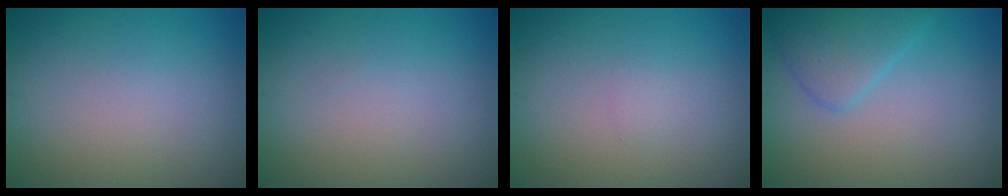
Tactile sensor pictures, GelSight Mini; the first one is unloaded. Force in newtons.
{"total": 0.0}
{"total": 0.5, "press": 0.5, "slide": 0.1}
{"total": 3.3, "press": 3.3, "slide": 0.1}